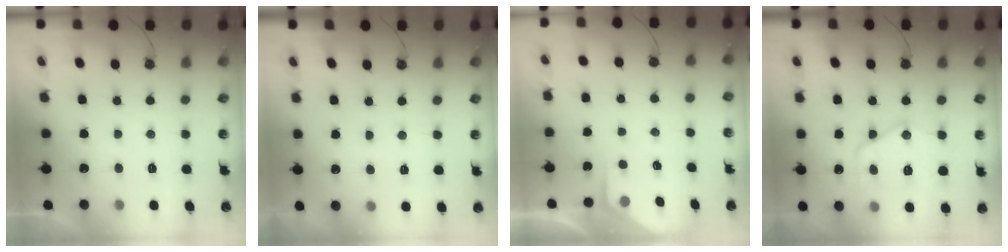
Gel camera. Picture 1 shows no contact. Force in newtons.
{"total": 4.6, "press": 4.6, "slide": 0.6}
{"total": 2.2, "press": 2.2, "slide": 0.3}
{"total": 15.4, "press": 15.4, "slide": 1.1}